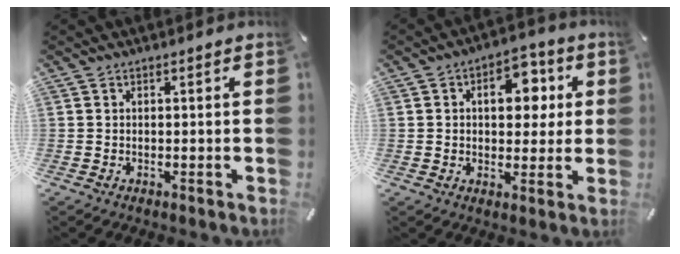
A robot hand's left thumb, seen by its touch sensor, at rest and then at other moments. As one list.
[{"total": 10.3, "force": [2.4, 7.0, 7.2], "torque": [-0.087, -0.003, 0.033]}]